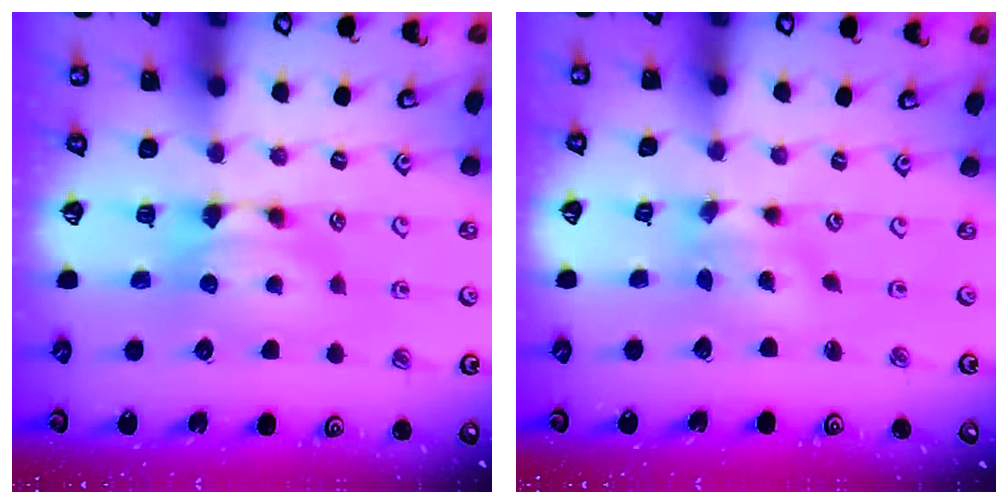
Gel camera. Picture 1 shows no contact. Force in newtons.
{"total": 1.2, "press": 0.3, "slide": 1.2}